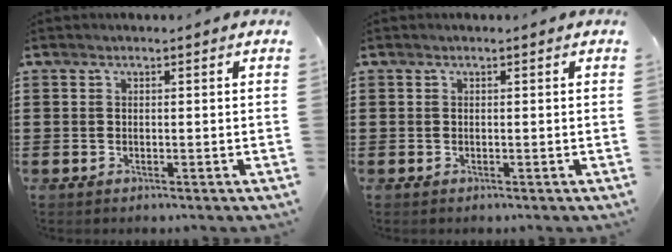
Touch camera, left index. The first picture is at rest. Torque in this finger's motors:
{"motor_torque": [0.00, 0.00, 0.01, -0.01]}